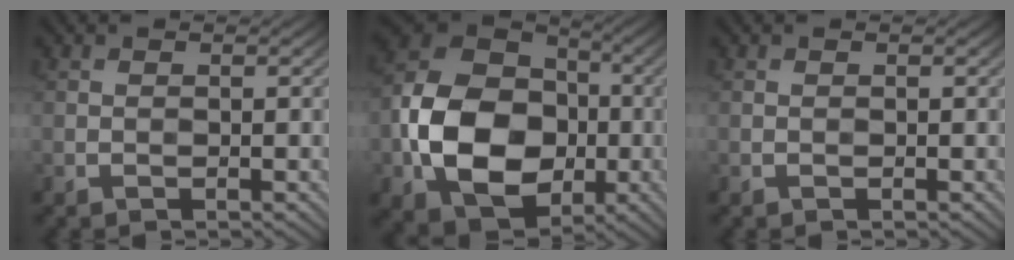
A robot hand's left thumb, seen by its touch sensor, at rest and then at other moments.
{"total": 14.7, "force": [-2.7, 11.3, 9.0], "torque": [-0.197, -0.021, -0.057]}
{"total": 0.0}